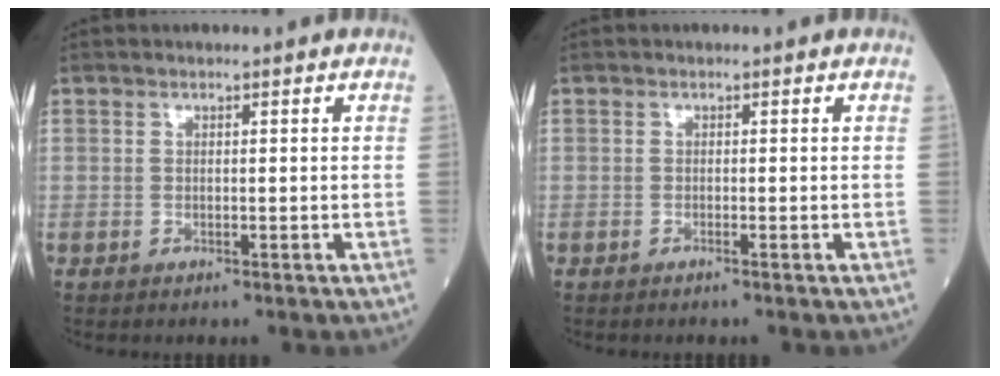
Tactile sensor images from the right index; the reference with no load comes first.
{"total": 0.0}